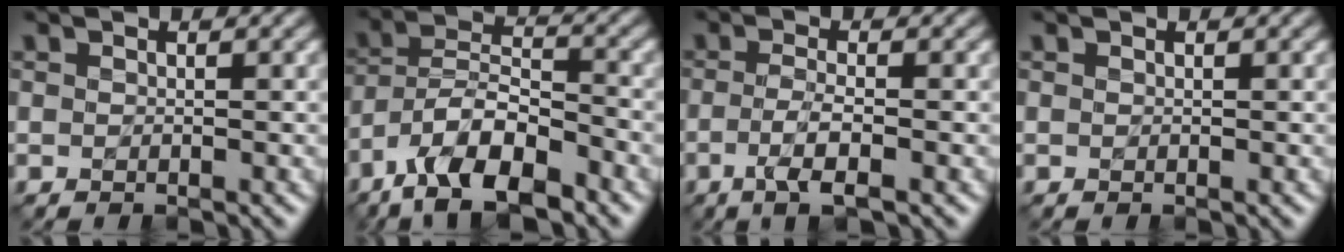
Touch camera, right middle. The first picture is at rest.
{"total": 9.5, "force": [-6.4, 3.5, 6.1], "torque": [-0.100, 0.010, -0.123]}
{"total": 3.1, "force": [-1.2, 0.7, 2.7], "torque": [-0.056, 0.000, -0.028]}
{"total": 0.0}